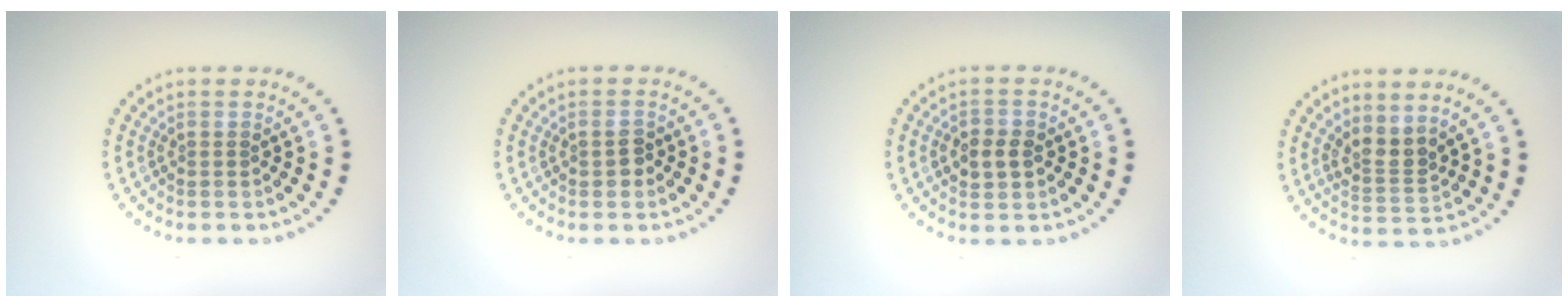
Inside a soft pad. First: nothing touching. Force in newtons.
{"total": 1.4, "press": 1.4, "slide": 0.1}
{"total": 2.4, "press": 2.3, "slide": 0.4}
{"total": 2.5, "press": 1.9, "slide": 1.6}